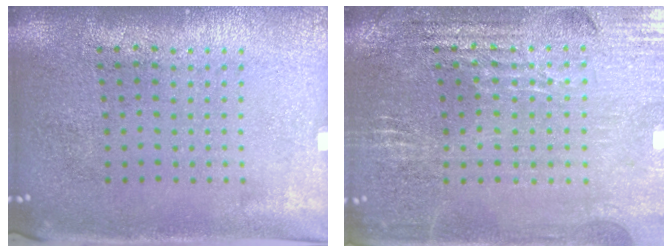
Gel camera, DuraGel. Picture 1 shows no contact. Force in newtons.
{"total": 2.9, "press": 2.9, "slide": 0.6}